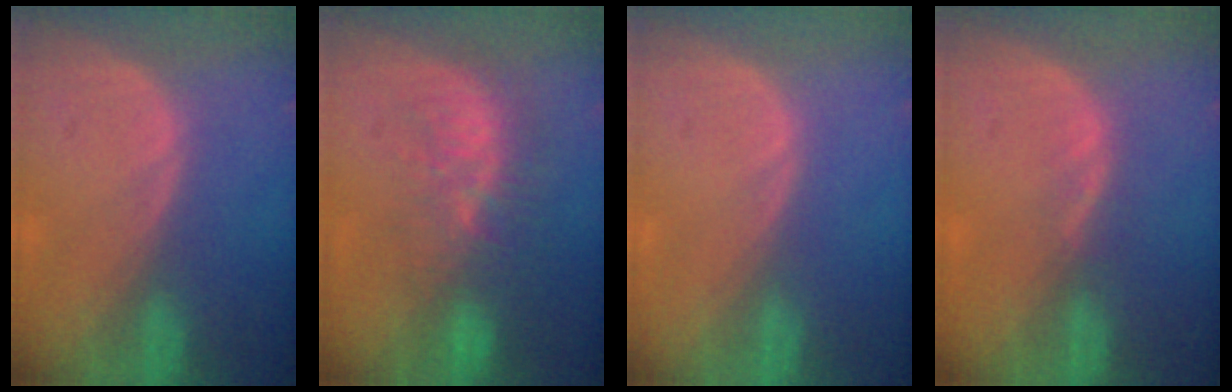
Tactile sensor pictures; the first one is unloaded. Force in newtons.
{"total": 9.4, "press": 8.8, "slide": 3.4}
{"total": 0.0}
{"total": 1.5, "press": 1.2, "slide": 0.8}